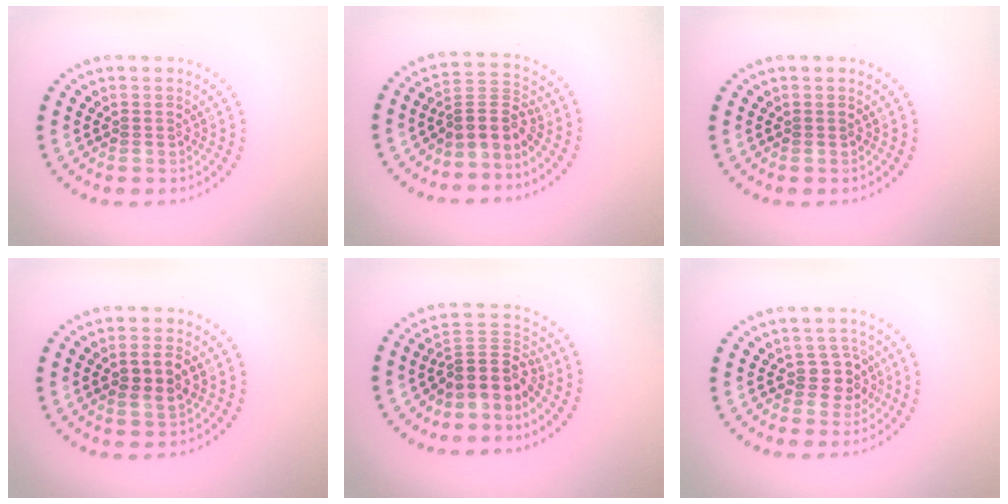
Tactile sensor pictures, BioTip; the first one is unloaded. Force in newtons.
{"total": 3.0, "press": 2.1, "slide": 2.1}
{"total": 0.0}
{"total": 2.6, "press": 2.5, "slide": 0.3}
{"total": 4.1, "press": 3.2, "slide": 2.6}
{"total": 2.4, "press": 2.0, "slide": 1.2}